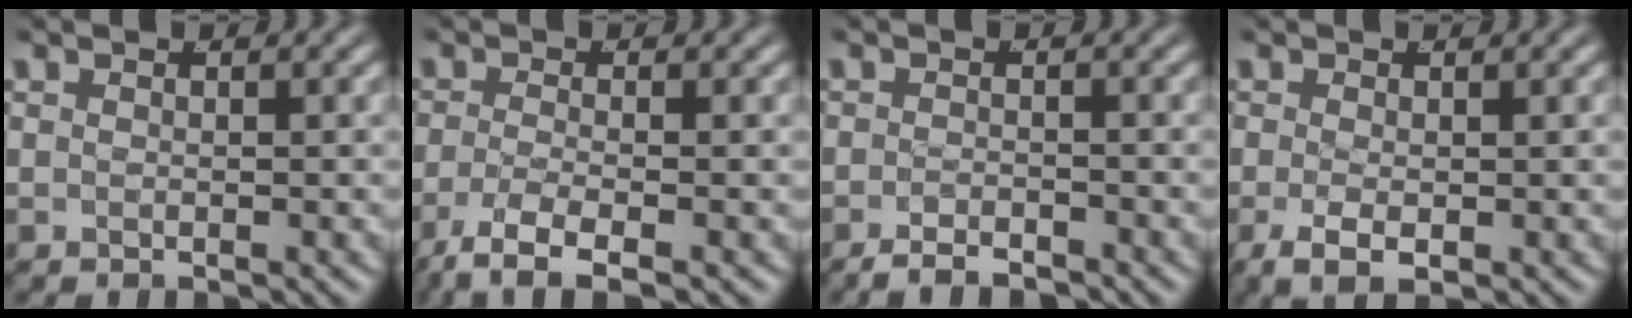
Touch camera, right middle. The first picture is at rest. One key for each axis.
{"total": 5.7, "fx": -4.0, "fy": 1.7, "fz": 3.7, "tx": -0.078, "ty": -0.034, "tz": -0.046}
{"total": 2.7, "fx": -2.6, "fy": 0.3, "fz": 0.5, "tx": -0.011, "ty": -0.009, "tz": -0.042}
{"total": 2.9, "fx": -1.4, "fy": 1.0, "fz": 2.3, "tx": -0.053, "ty": -0.022, "tz": -0.009}